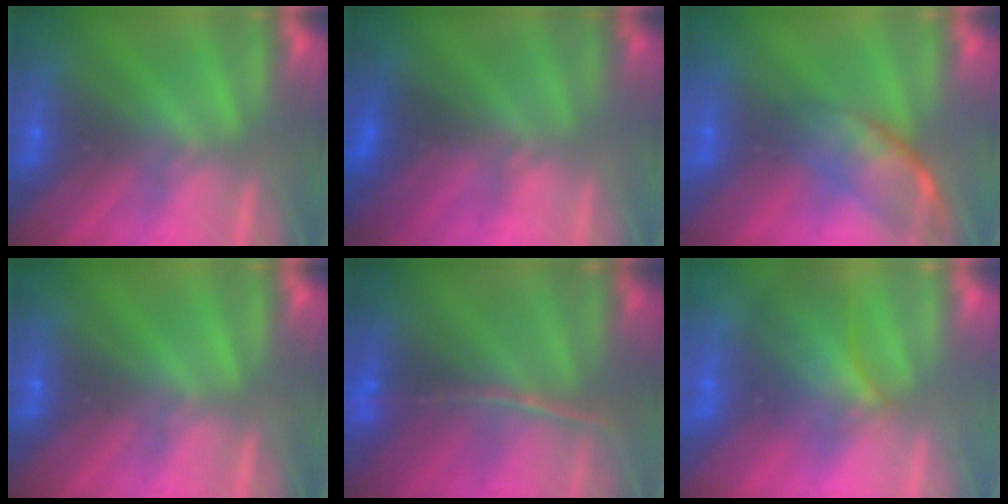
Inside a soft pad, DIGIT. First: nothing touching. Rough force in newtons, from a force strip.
{"total": 2.2}
{"total": 2.6}
{"total": 0.0}
{"total": 1.6}
{"total": 3.7}